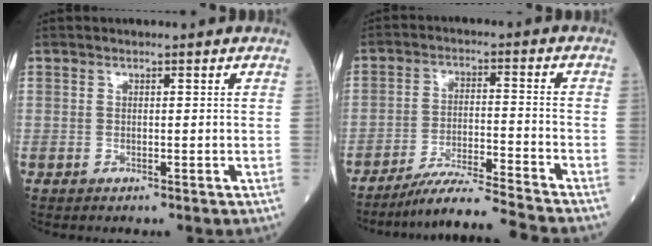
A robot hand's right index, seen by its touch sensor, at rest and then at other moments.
{"total": 10.3, "force": [-9.5, -2.3, 3.2], "torque": [-0.050, -0.013, -0.168]}